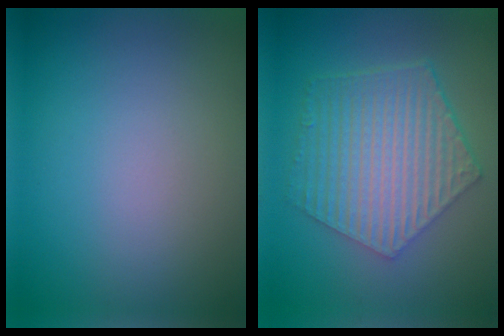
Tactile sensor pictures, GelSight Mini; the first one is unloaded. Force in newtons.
{"total": 6.8, "press": 4.8, "slide": 4.7}